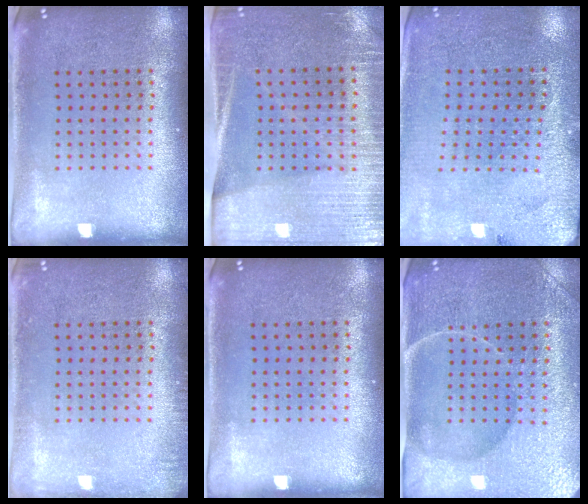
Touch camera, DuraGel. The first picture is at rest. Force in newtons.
{"total": 3.1, "press": 2.9, "slide": 1.2}
{"total": 2.8, "press": 2.8, "slide": 0.2}
{"total": 1.2, "press": 1.1, "slide": 0.2}
{"total": 0.0}
{"total": 4.5, "press": 4.3, "slide": 1.4}